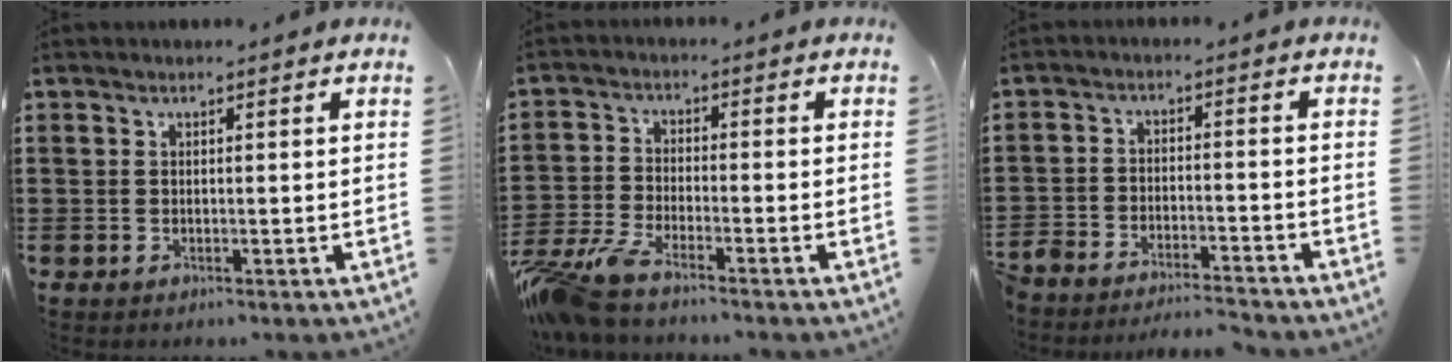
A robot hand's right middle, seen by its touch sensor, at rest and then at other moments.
{"total": 5.9, "force": [-5.2, 0.5, 2.7], "torque": [-0.090, -0.021, -0.111]}
{"total": 4.9, "force": [-4.9, 0.4, 0.1], "torque": [-0.019, 0.003, -0.107]}